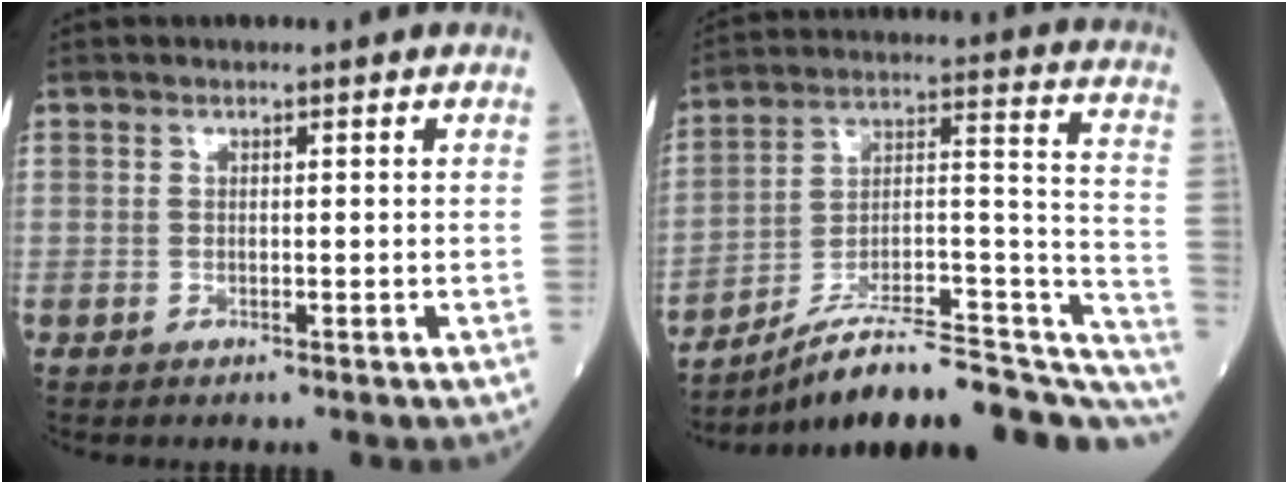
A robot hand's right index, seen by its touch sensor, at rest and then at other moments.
{"total": 23.2, "force": [-18.2, 4.6, 13.5], "torque": [-0.128, 0.051, -0.270]}